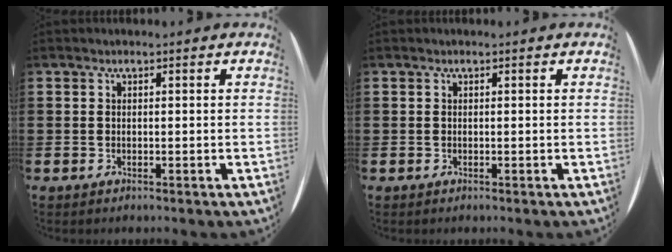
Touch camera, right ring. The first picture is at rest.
{"total": 0.0}